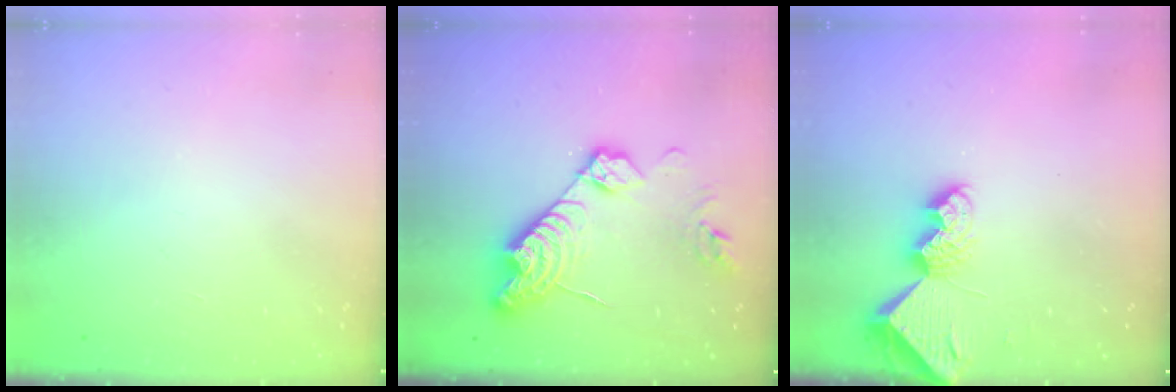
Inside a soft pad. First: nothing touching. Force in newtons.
{"total": 16.0, "press": 15.9, "slide": 1.3}
{"total": 8.0, "press": 7.9, "slide": 0.8}